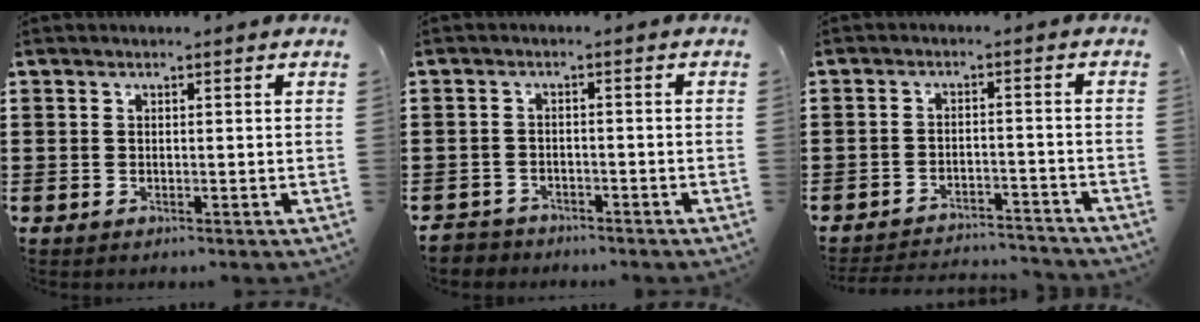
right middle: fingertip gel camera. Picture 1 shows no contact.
{"total": 2.5, "force": [-2.4, 0.6, -0.3], "torque": [-0.002, 0.000, -0.054]}
{"total": 3.6, "force": [-3.6, 0.3, 0.3], "torque": [-0.008, 0.004, -0.076]}